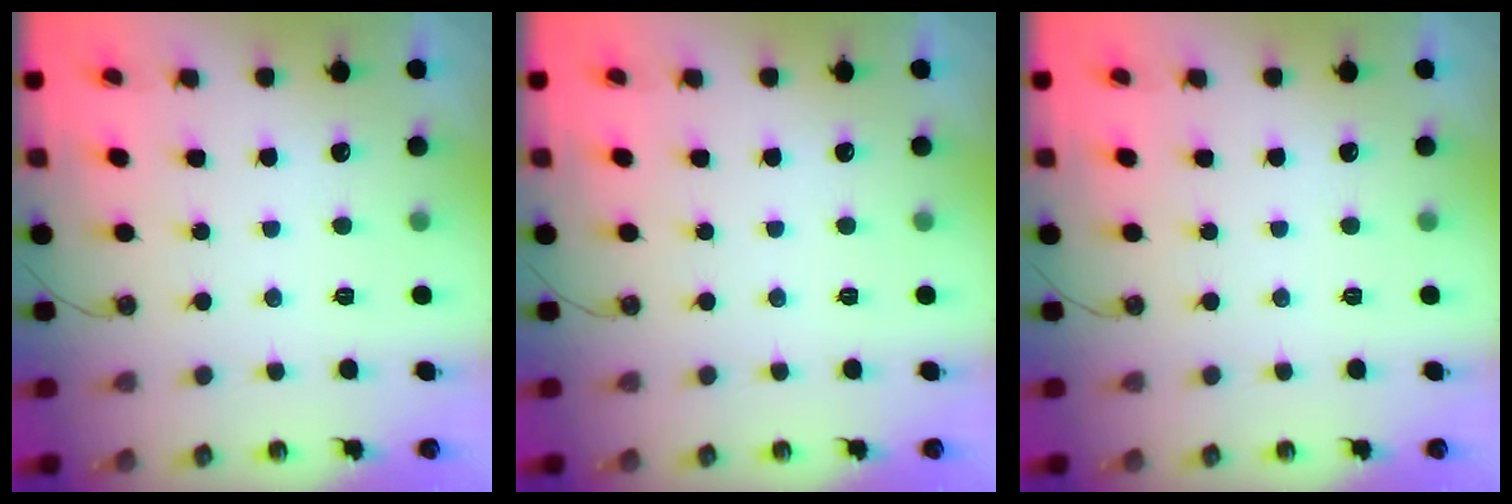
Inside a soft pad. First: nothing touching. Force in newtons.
{"total": 0.0}
{"total": 0.0}